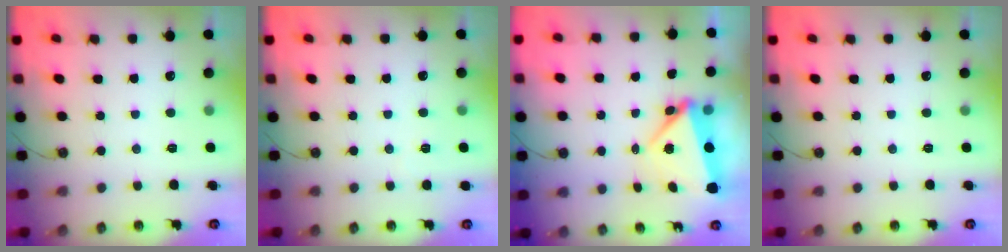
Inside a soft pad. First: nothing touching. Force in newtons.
{"total": 1.5, "press": 1.5, "slide": 0.2}
{"total": 5.8, "press": 4.9, "slide": 3.1}
{"total": 0.0}